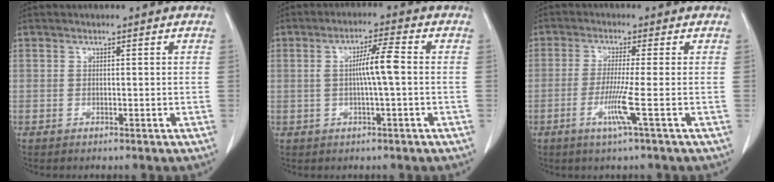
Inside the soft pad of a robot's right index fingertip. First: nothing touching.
{"total": 5.1, "force": [0.1, 0.2, 5.1], "torque": [-0.088, 0.014, 0.003]}
{"total": 5.1, "force": [-1.8, -1.4, 4.6], "torque": [-0.093, -0.013, -0.038]}